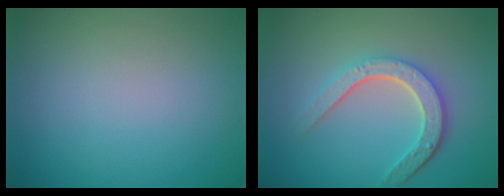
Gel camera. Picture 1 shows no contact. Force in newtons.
{"total": 4.6, "press": 3.5, "slide": 3.0}